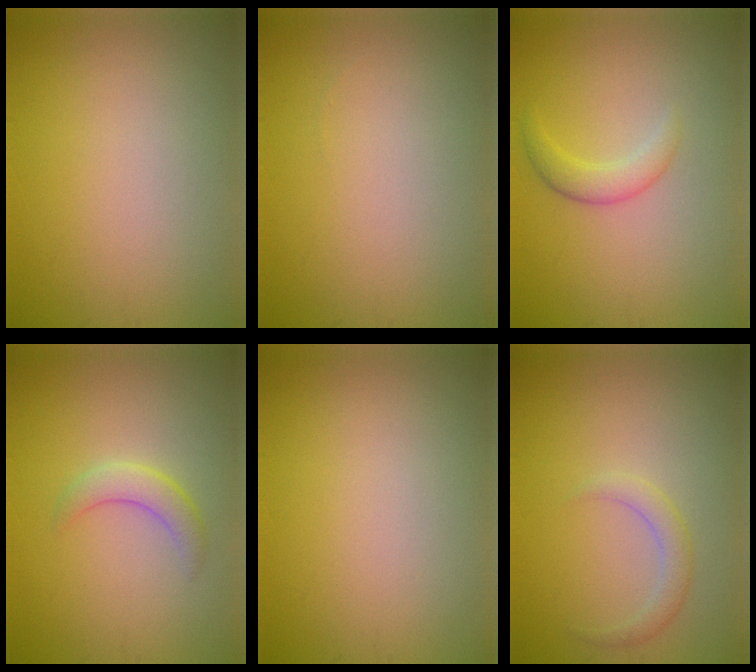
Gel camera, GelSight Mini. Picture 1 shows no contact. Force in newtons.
{"total": 0.0}
{"total": 2.1, "press": 2.1, "slide": 0.1}
{"total": 2.3, "press": 2.3, "slide": 0.0}
{"total": 0.0}
{"total": 1.7, "press": 1.7, "slide": 0.1}